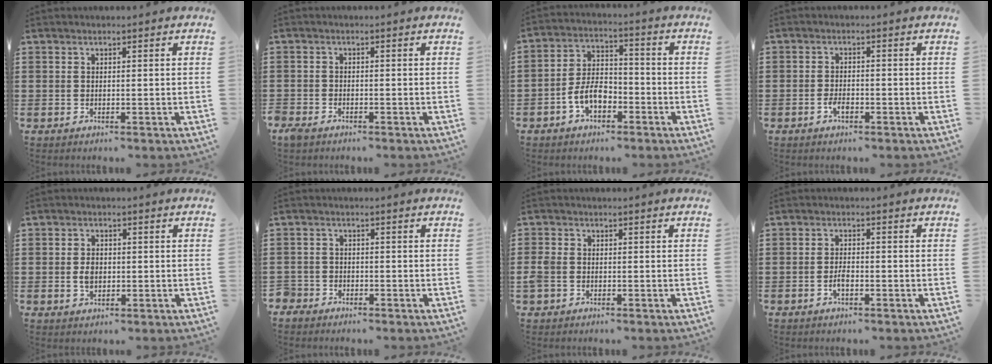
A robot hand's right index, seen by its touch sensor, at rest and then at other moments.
{"total": 1.6, "force": [-1.5, 0.6, 0.3], "torque": [-0.017, -0.001, -0.034]}
{"total": 6.0, "force": [-3.0, 3.6, 3.8], "torque": [-0.093, 0.006, -0.063]}
{"total": 2.1, "force": [-1.1, 0.9, 1.6], "torque": [-0.031, 0.000, -0.019]}
{"total": 2.7, "force": [-0.2, 1.8, 2.1], "torque": [-0.042, 0.002, -0.002]}
{"total": 2.2, "force": [-1.8, 1.3, 0.0], "torque": [-0.013, -0.001, -0.044]}
{"total": 2.3, "force": [-0.8, 1.8, 1.3], "torque": [-0.041, -0.002, -0.021]}
{"total": 2.2, "force": [-1.0, 0.7, 1.7], "torque": [-0.034, -0.001, -0.019]}